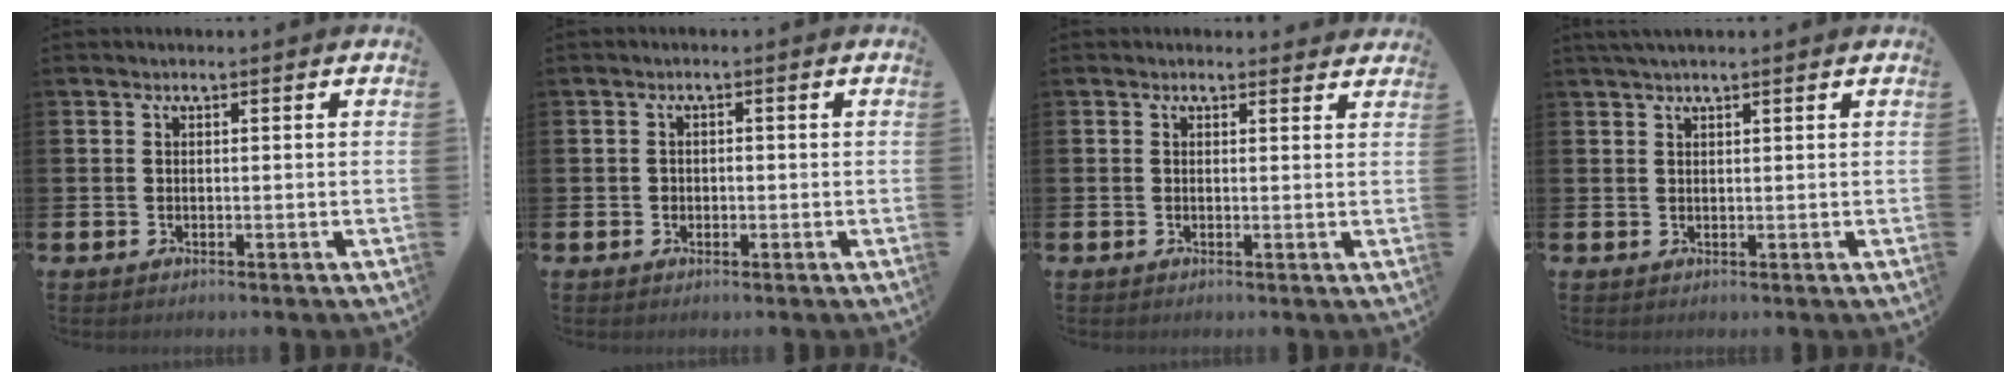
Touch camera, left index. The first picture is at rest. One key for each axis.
{"total": 0.9, "fx": -0.1, "fy": 0.8, "fz": 0.3, "tx": -0.008, "ty": 0.007, "tz": -0.004}
{"total": 1.0, "fx": 0.9, "fy": 0.3, "fz": 0.0, "tx": 0.006, "ty": 0.000, "tz": 0.015}
{"total": 1.6, "fx": 1.4, "fy": 0.1, "fz": 0.8, "tx": -0.017, "ty": 0.002, "tz": 0.025}